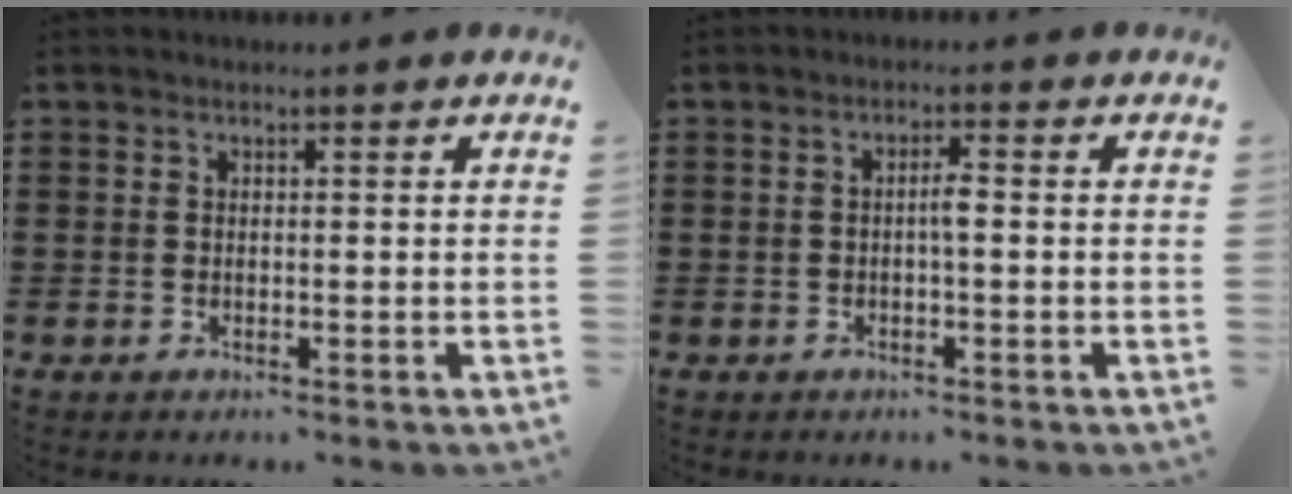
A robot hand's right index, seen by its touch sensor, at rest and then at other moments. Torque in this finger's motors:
{"motor_torque": [0.66, -0.14, 0.08, 0.04]}